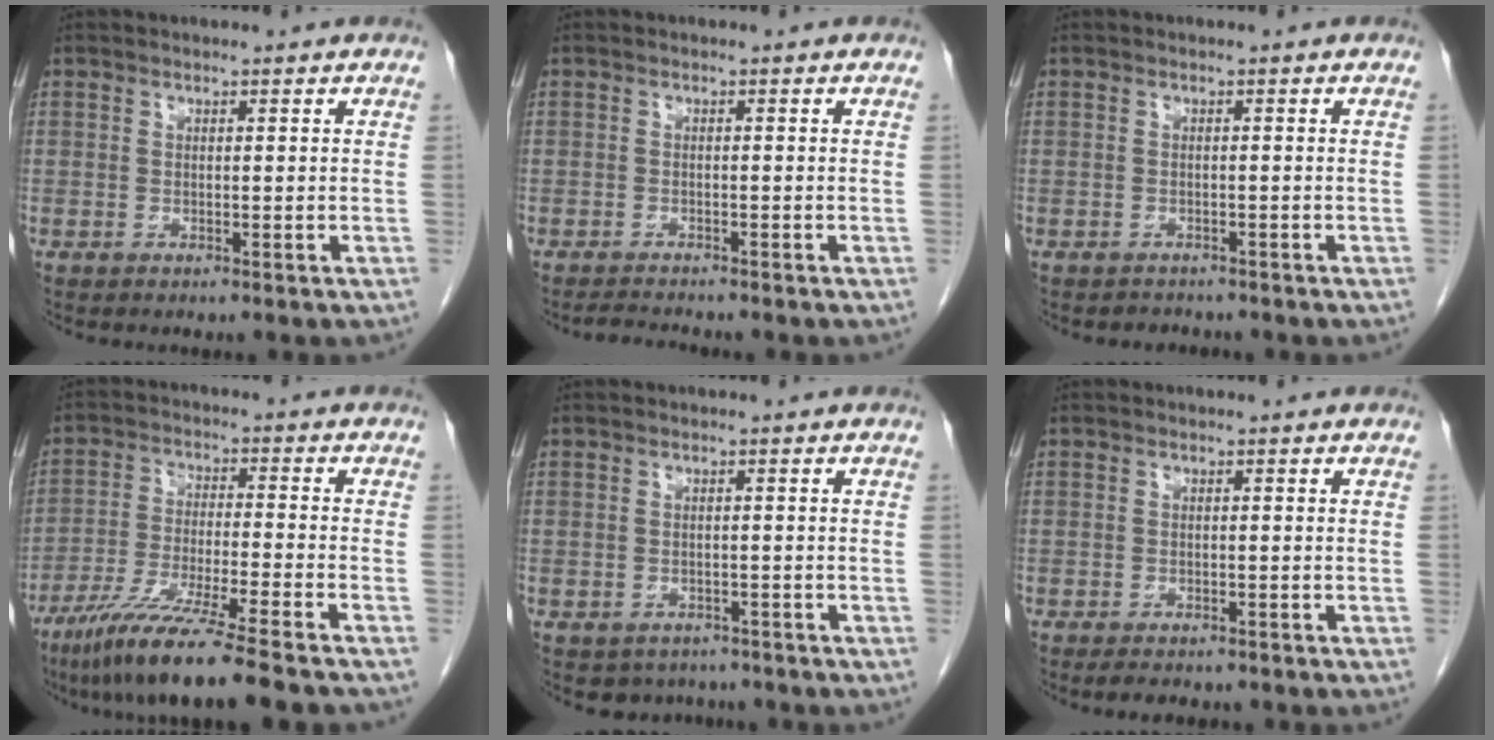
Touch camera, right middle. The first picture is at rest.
{"total": 2.1, "force": [-2.0, -0.1, 0.4], "torque": [-0.013, -0.011, -0.034]}
{"total": 1.6, "force": [-1.4, 0.7, -0.4], "torque": [0.000, -0.001, -0.023]}
{"total": 14.0, "force": [-10.8, -0.7, 8.9], "torque": [-0.161, -0.048, -0.182]}
{"total": 3.6, "force": [-3.0, 2.1, 0.3], "torque": [0.002, 0.007, -0.038]}
{"total": 3.3, "force": [-2.7, 1.3, 1.4], "torque": [-0.022, -0.005, -0.032]}